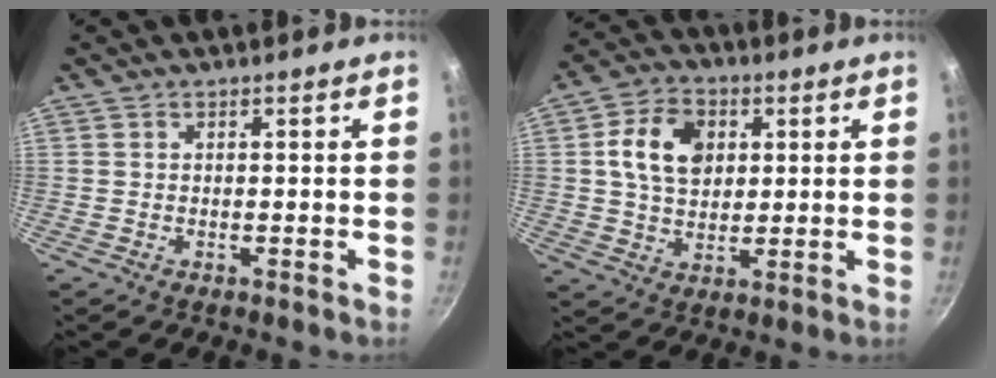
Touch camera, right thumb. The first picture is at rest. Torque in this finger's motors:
{"motor_torque": [0.54, 2.13, 0.78, -0.10, 0.08]}